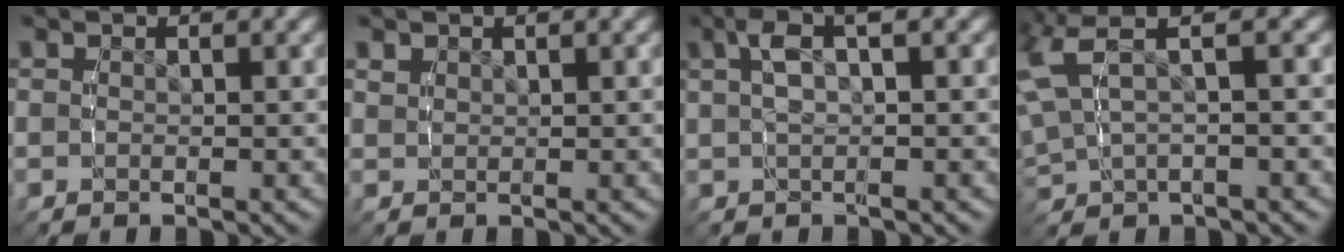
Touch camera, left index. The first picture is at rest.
{"total": 0.8, "force": [0.7, 0.2, 0.3], "torque": [-0.002, -0.003, 0.022]}
{"total": 4.1, "force": [1.5, 1.4, 3.6], "torque": [-0.058, 0.015, 0.025]}
{"total": 5.7, "force": [1.7, 3.5, 4.2], "torque": [-0.092, 0.011, 0.028]}